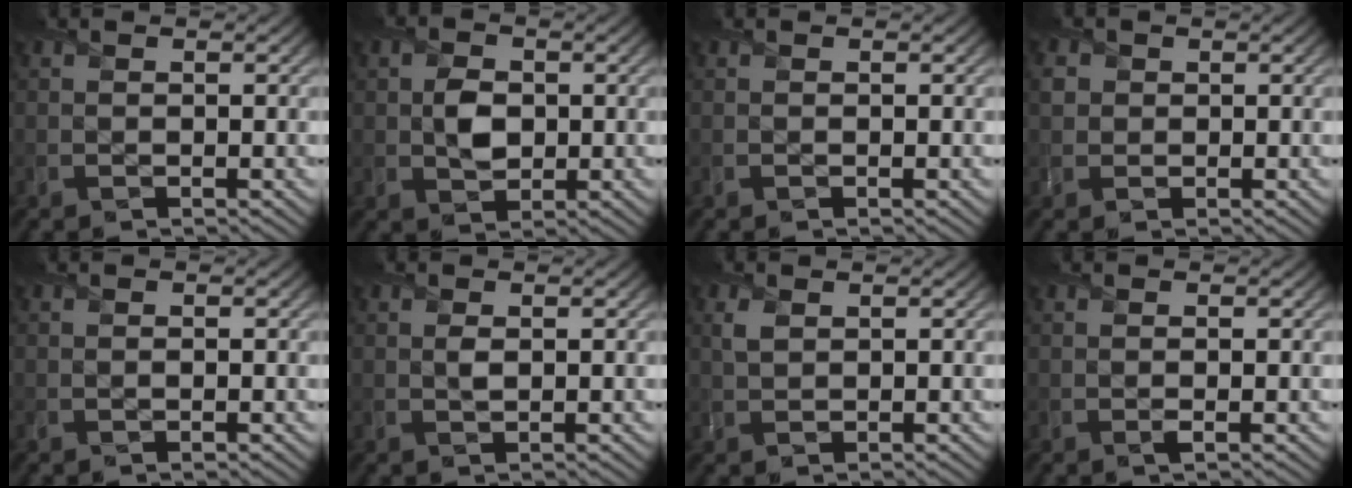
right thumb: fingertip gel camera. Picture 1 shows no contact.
{"total": 3.6, "force": [0.2, 2.6, 2.4], "torque": [-0.053, -0.002, -0.001]}
{"total": 0.0}
{"total": 1.6, "force": [0.5, 1.5, 0.2], "torque": [-0.009, 0.000, 0.006]}
{"total": 0.0}
{"total": 1.1, "force": [0.4, 0.4, 0.9], "torque": [-0.023, -0.001, 0.008]}
{"total": 1.6, "force": [0.9, 0.9, 1.1], "torque": [-0.031, 0.002, 0.017]}
{"total": 0.7, "force": [0.1, 0.0, 0.7], "torque": [-0.017, 0.001, -0.001]}